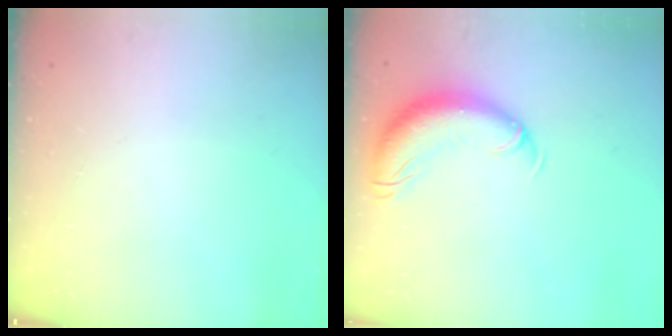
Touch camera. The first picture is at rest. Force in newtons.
{"total": 12.9, "press": 12.6, "slide": 3.0}